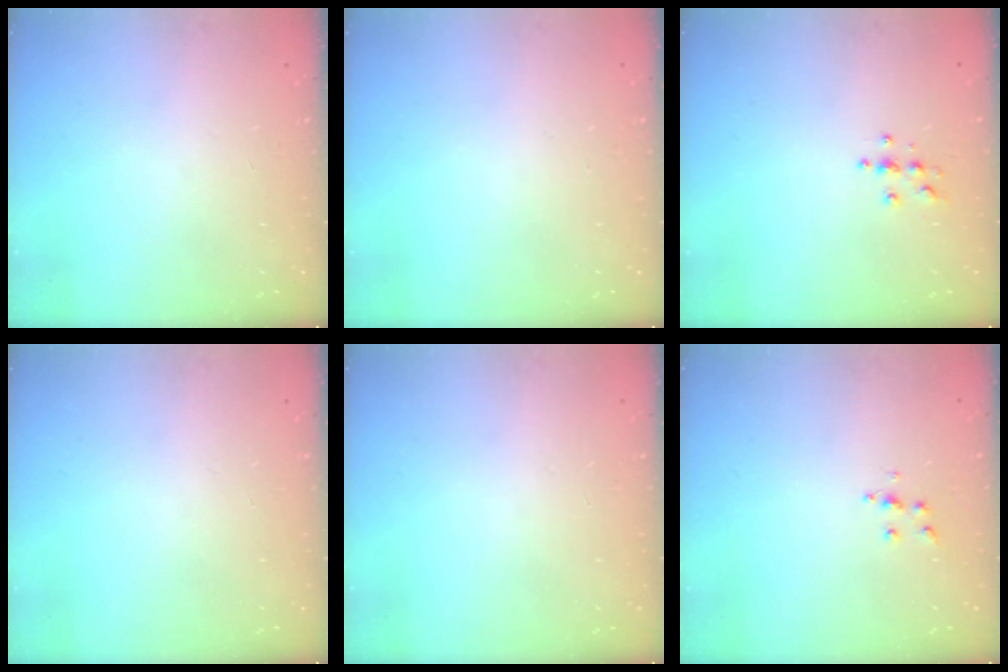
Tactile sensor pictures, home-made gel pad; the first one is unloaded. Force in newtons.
{"total": 0.0}
{"total": 4.0, "press": 3.9, "slide": 0.4}
{"total": 0.0}
{"total": 0.0}
{"total": 5.9, "press": 5.9, "slide": 0.3}